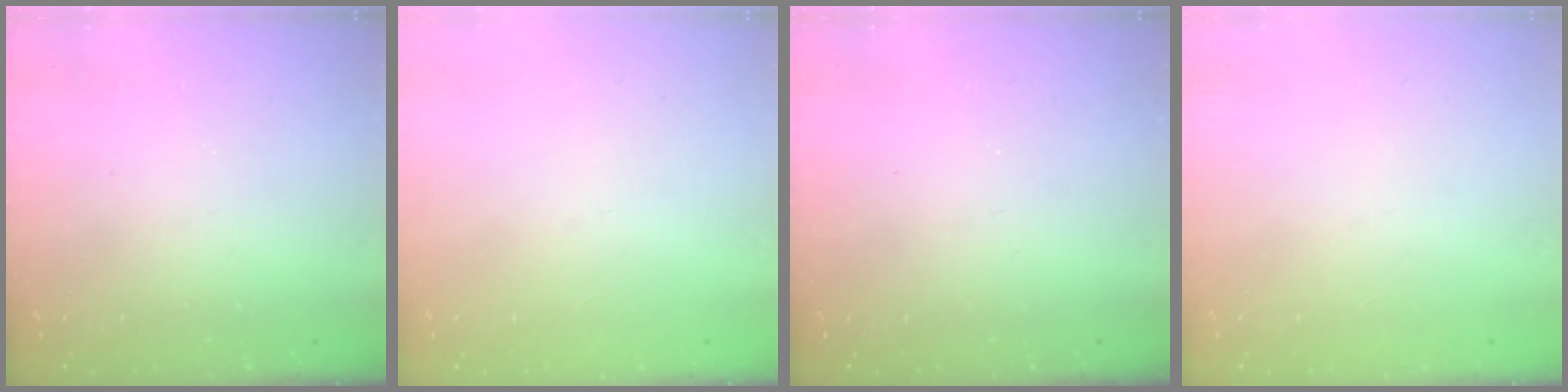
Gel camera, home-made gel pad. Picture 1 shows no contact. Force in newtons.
{"total": 0.0}
{"total": 0.0}
{"total": 0.0}